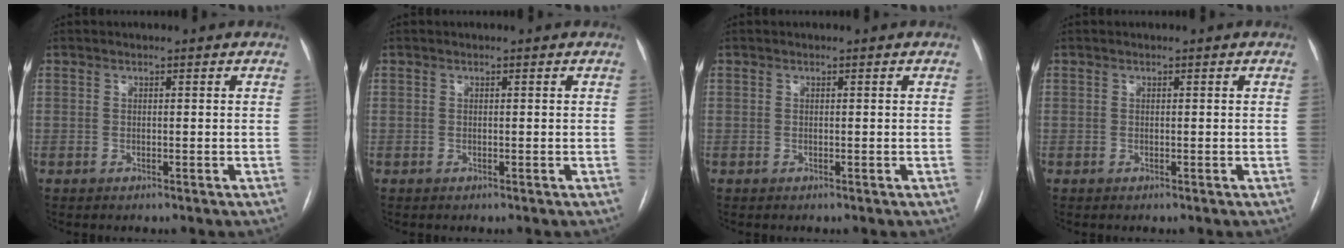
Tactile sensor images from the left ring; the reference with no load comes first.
{"total": 0.0}
{"total": 0.0}
{"total": 0.0}